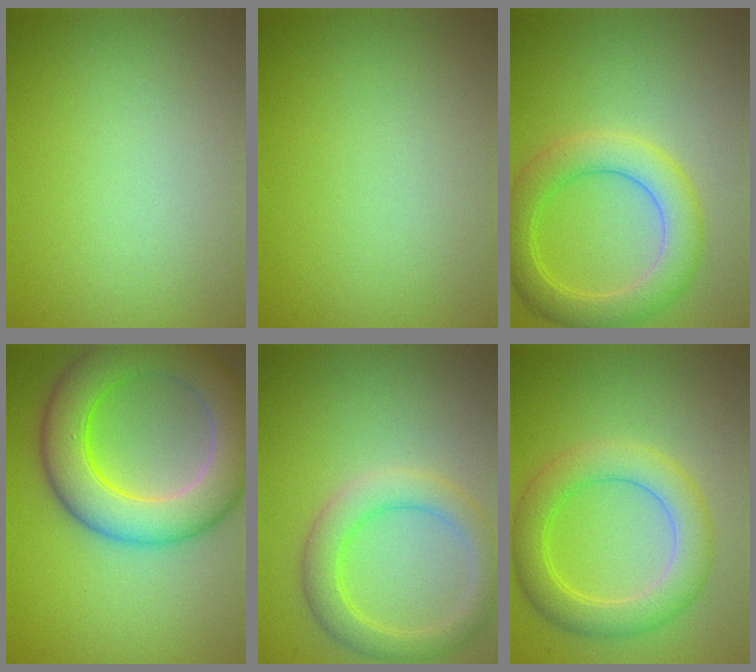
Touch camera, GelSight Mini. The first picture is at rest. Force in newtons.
{"total": 0.0}
{"total": 4.8, "press": 4.8, "slide": 0.2}
{"total": 9.0, "press": 9.0, "slide": 0.6}
{"total": 3.8, "press": 3.8, "slide": 0.2}
{"total": 5.0, "press": 5.0, "slide": 0.2}